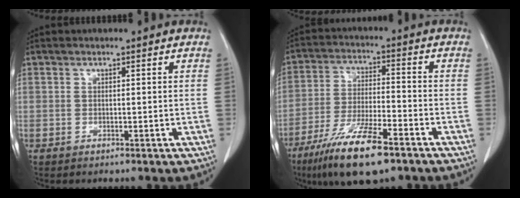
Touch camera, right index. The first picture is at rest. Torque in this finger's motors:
{"motor_torque": [1.08, -1.06, 0.49, 0.21]}